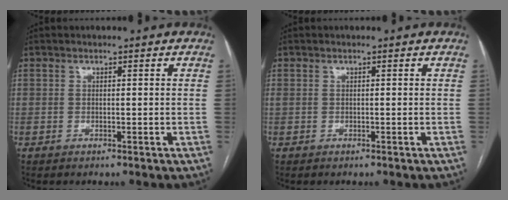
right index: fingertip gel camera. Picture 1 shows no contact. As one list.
[{"total": 0.0}]